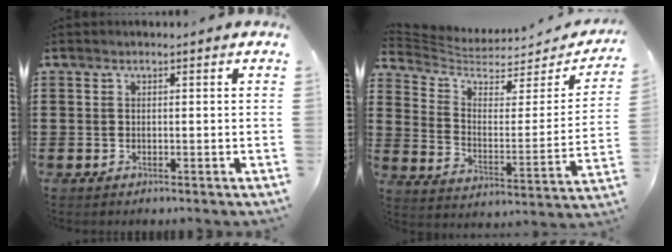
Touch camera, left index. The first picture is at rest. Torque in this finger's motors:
{"motor_torque": [1.34, -0.80, -0.04, -0.03]}